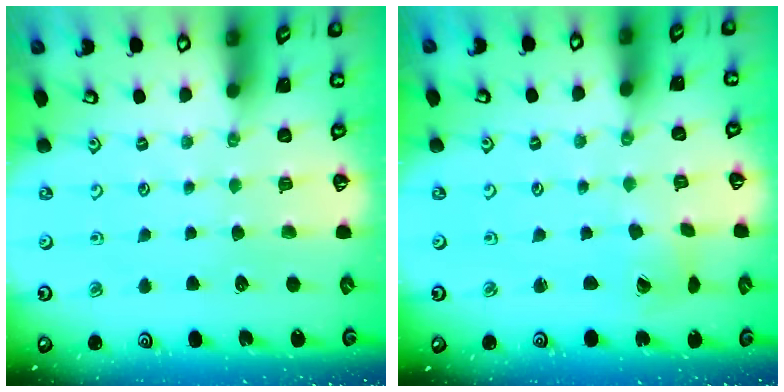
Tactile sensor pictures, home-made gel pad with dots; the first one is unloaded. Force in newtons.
{"total": 1.4, "press": 1.4, "slide": 0.2}